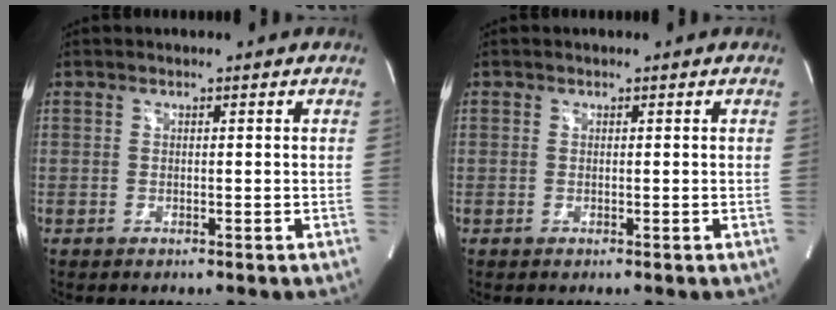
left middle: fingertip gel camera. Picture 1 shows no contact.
{"total": 0.0}